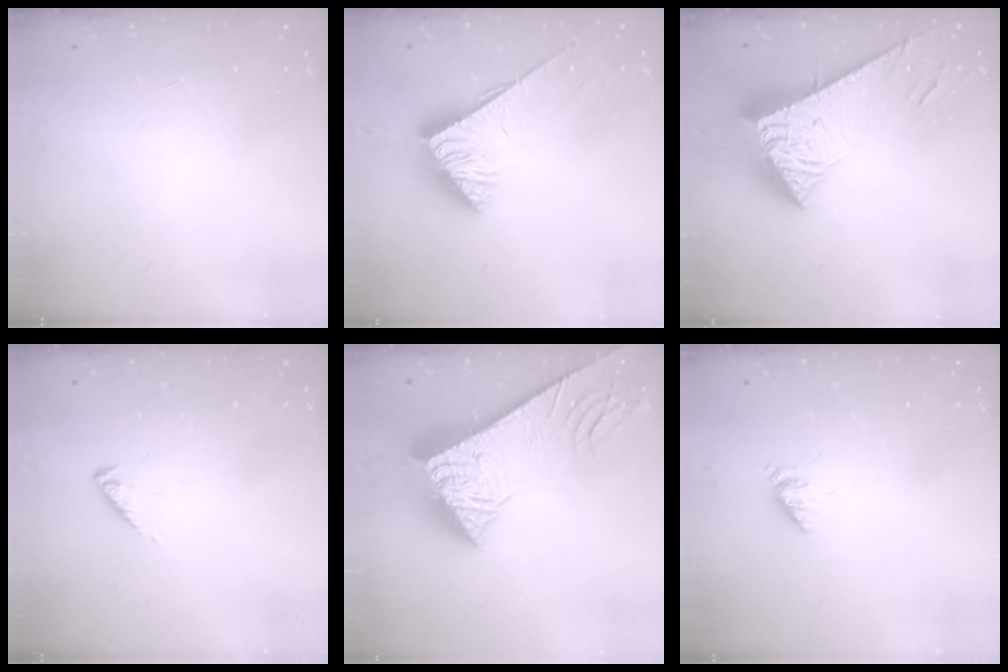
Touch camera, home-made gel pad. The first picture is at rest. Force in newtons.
{"total": 3.8, "press": 3.8, "slide": 0.6}
{"total": 8.6, "press": 8.5, "slide": 0.9}
{"total": 2.9, "press": 2.9, "slide": 0.5}
{"total": 10.7, "press": 10.6, "slide": 1.2}
{"total": 2.6, "press": 2.6, "slide": 0.3}